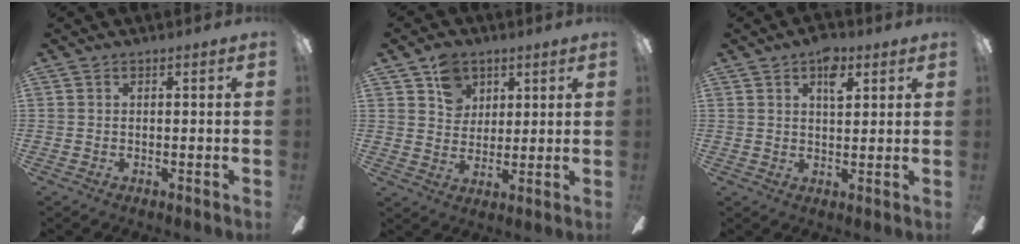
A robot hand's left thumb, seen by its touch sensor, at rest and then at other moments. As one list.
[{"total": 7.5, "force": [4.5, 5.8, 1.7], "torque": [-0.028, -0.007, 0.082]}, {"total": 5.8, "force": [3.3, 3.0, 3.7], "torque": [-0.040, -0.011, 0.051]}]